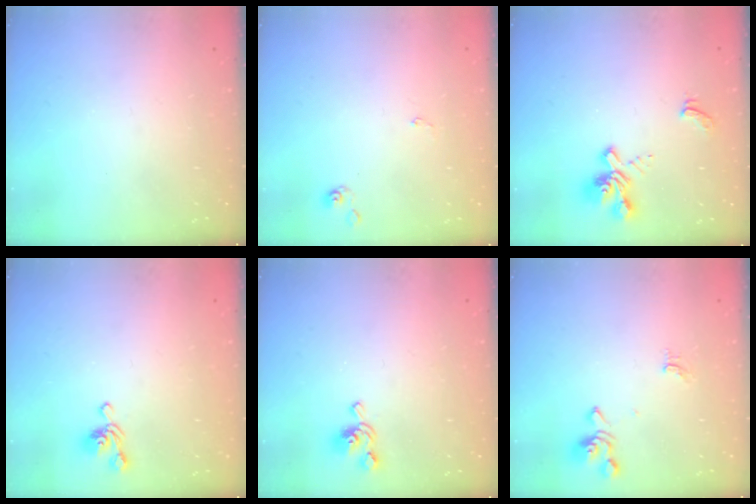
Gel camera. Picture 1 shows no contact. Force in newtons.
{"total": 0.0}
{"total": 2.9, "press": 2.7, "slide": 1.2}
{"total": 3.2, "press": 3.2, "slide": 0.3}
{"total": 2.8, "press": 2.6, "slide": 0.8}
{"total": 2.4, "press": 2.3, "slide": 0.5}